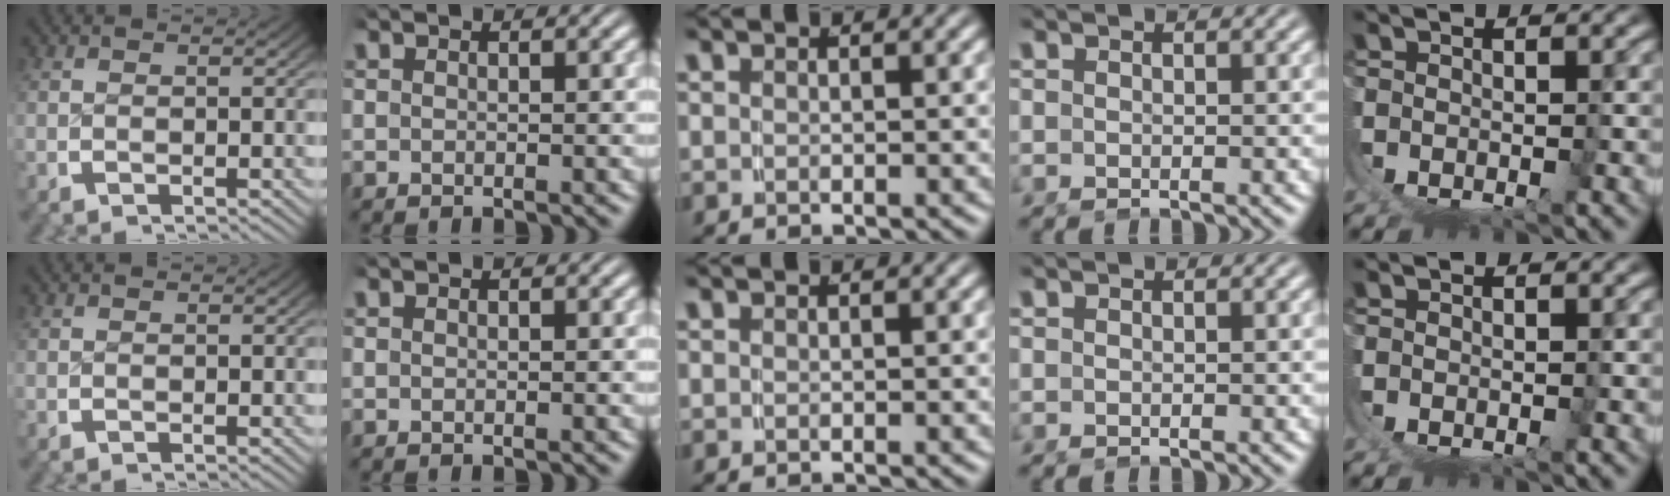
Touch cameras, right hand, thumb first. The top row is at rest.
{}